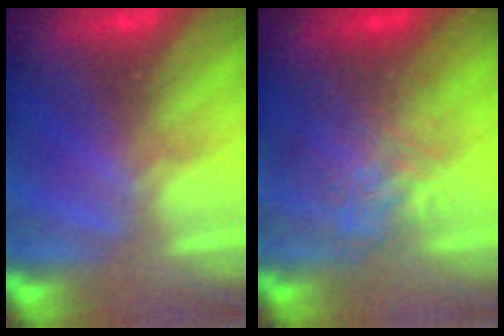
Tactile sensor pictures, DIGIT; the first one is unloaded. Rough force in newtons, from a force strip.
{"total": 2.2}